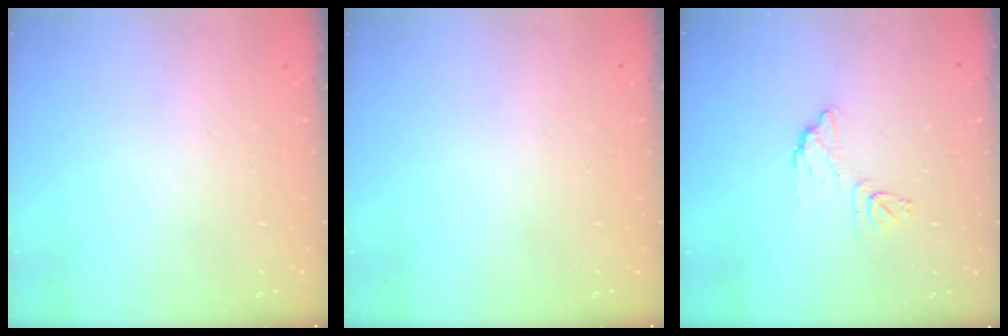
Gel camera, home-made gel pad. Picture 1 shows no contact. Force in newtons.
{"total": 0.0}
{"total": 8.4, "press": 8.4, "slide": 0.5}